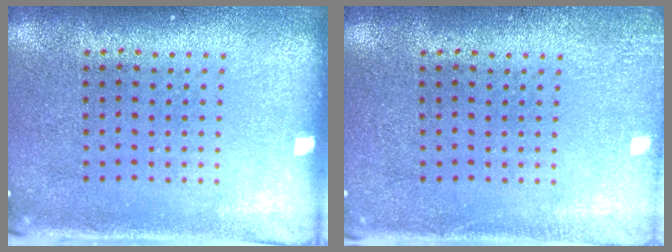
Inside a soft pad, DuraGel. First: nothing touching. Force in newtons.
{"total": 1.5, "press": 1.5, "slide": 0.3}